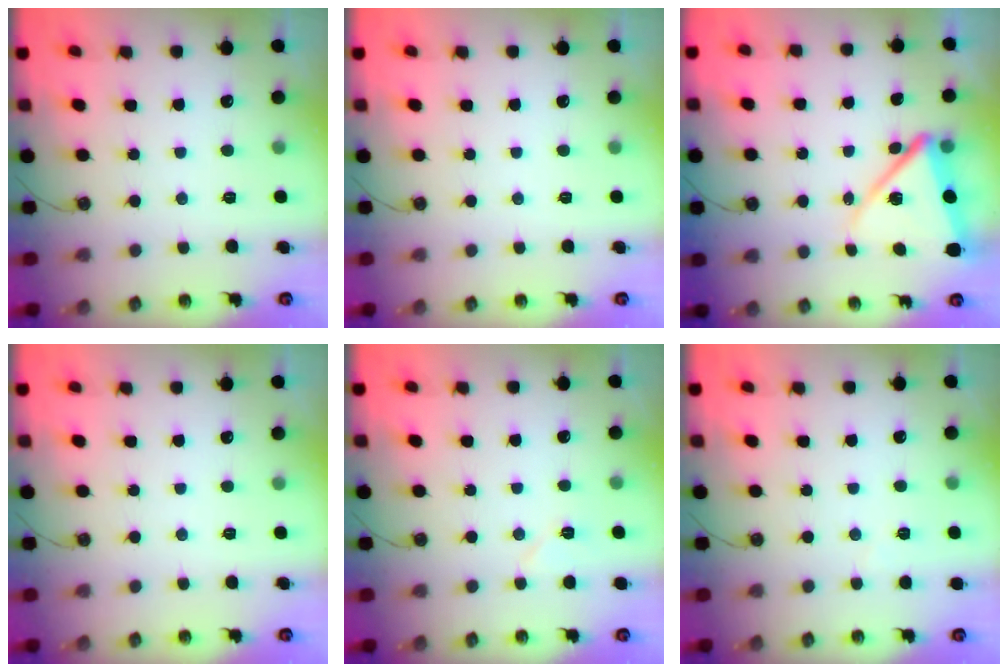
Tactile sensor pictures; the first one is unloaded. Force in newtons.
{"total": 0.0}
{"total": 12.5, "press": 12.4, "slide": 1.4}
{"total": 0.0}
{"total": 5.6, "press": 5.0, "slide": 2.5}
{"total": 3.0, "press": 2.0, "slide": 2.2}